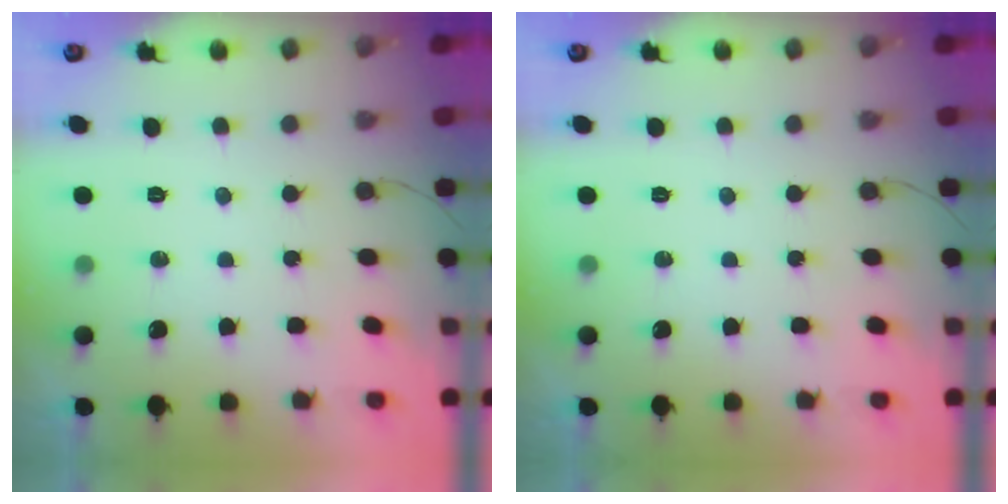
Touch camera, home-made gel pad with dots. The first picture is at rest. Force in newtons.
{"total": 0.0}